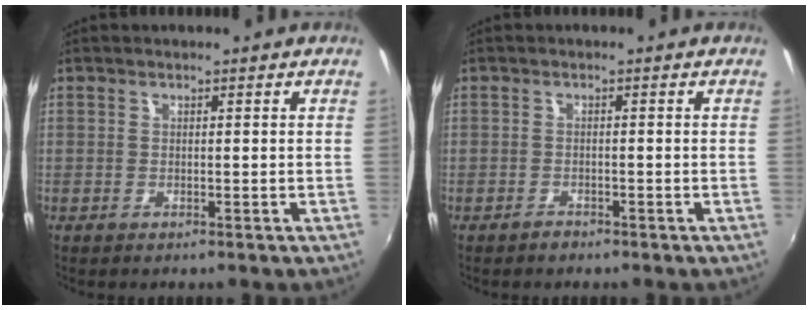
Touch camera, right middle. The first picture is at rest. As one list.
[{"total": 1.1, "force": [-1.0, 0.5, 0.1], "torque": [-0.003, 0.001, -0.018]}]